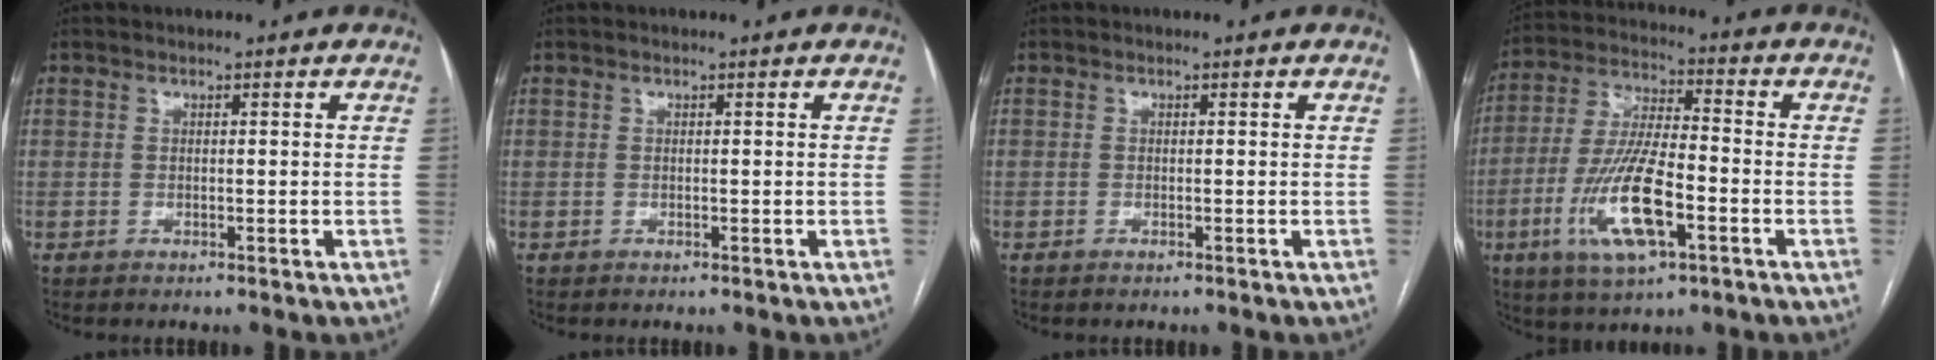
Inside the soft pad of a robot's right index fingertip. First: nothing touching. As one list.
[{"total": 0.0}, {"total": 0.0}, {"total": 14.0, "force": [-4.9, 3.4, 12.6], "torque": [-0.263, -0.009, -0.086]}]